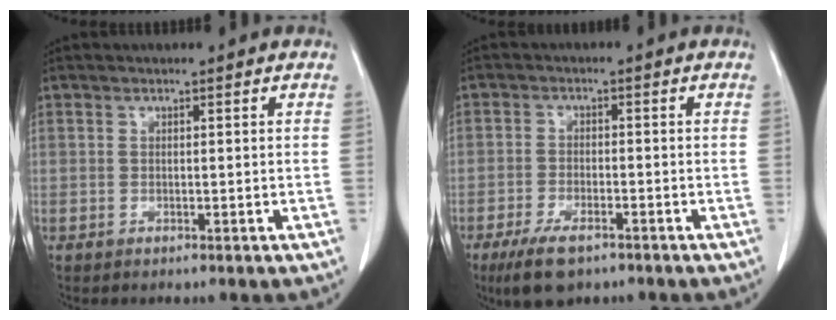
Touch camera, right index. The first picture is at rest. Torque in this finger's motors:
{"motor_torque": [0.58, -0.51, 0.28, 0.08]}